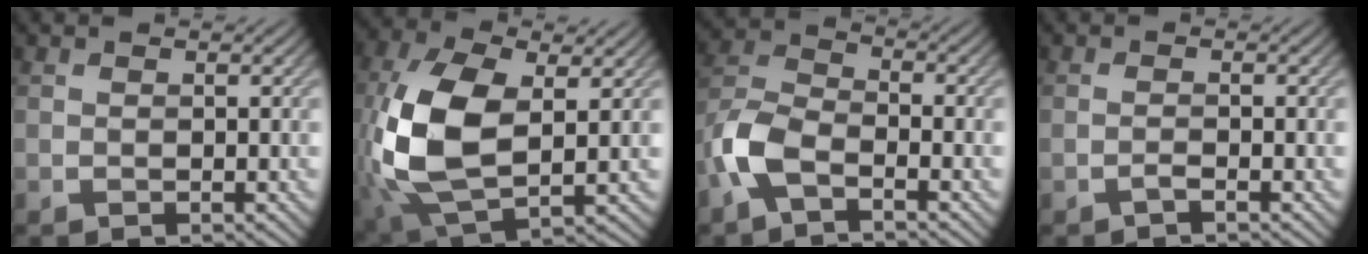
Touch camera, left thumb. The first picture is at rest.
{"total": 13.8, "force": [0.2, 7.4, 11.7], "torque": [-0.292, 0.001, 0.005]}
{"total": 6.9, "force": [-3.7, 3.1, 4.9], "torque": [-0.114, 0.000, -0.096]}
{"total": 0.9, "force": [-0.7, 0.0, 0.6], "torque": [-0.013, 0.004, -0.017]}